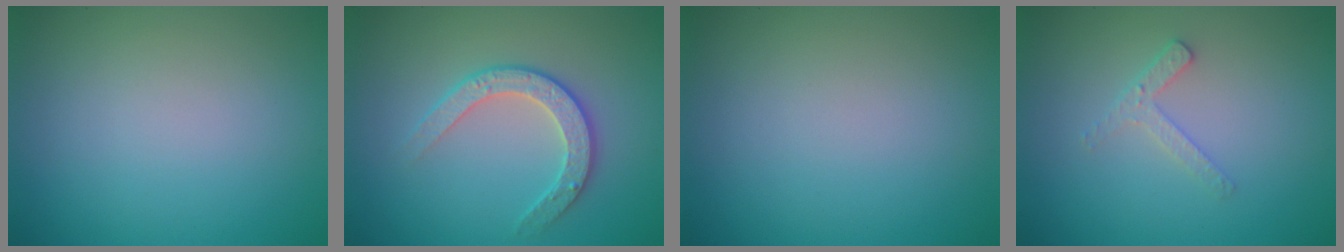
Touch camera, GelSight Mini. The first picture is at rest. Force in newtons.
{"total": 2.9, "press": 2.8, "slide": 0.8}
{"total": 0.0}
{"total": 1.7, "press": 1.7, "slide": 0.3}